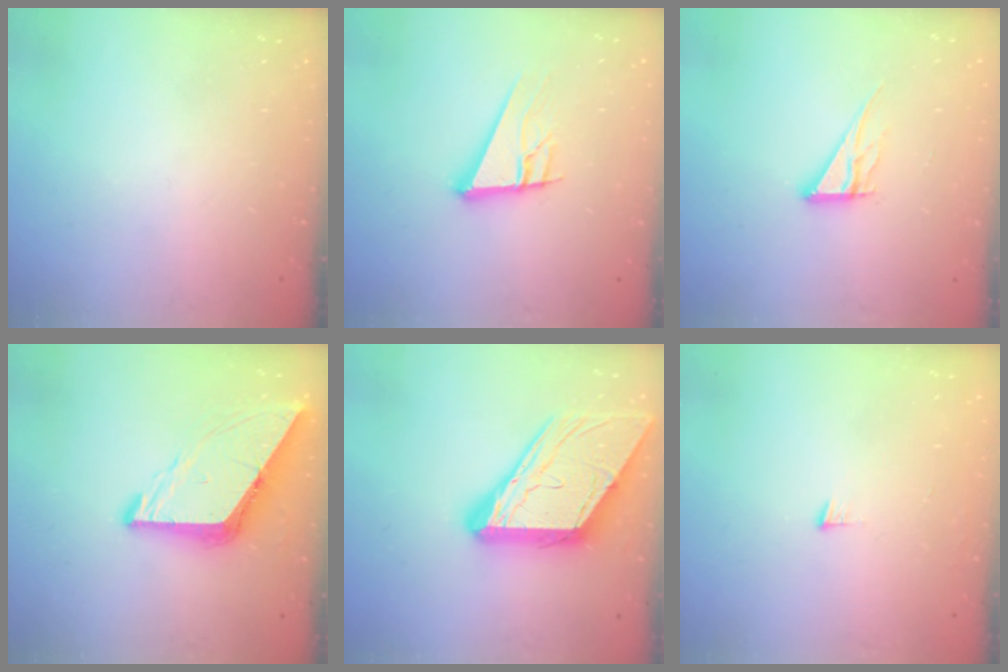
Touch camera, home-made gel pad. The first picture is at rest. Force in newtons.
{"total": 13.1, "press": 12.7, "slide": 3.4}
{"total": 7.1, "press": 7.1, "slide": 0.2}
{"total": 9.1, "press": 9.0, "slide": 1.1}
{"total": 16.3, "press": 16.2, "slide": 1.9}
{"total": 3.2, "press": 3.2, "slide": 0.4}